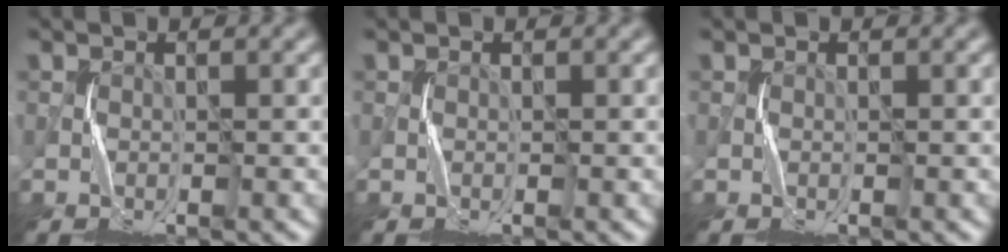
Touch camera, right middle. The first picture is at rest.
{"total": 0.0}
{"total": 0.0}